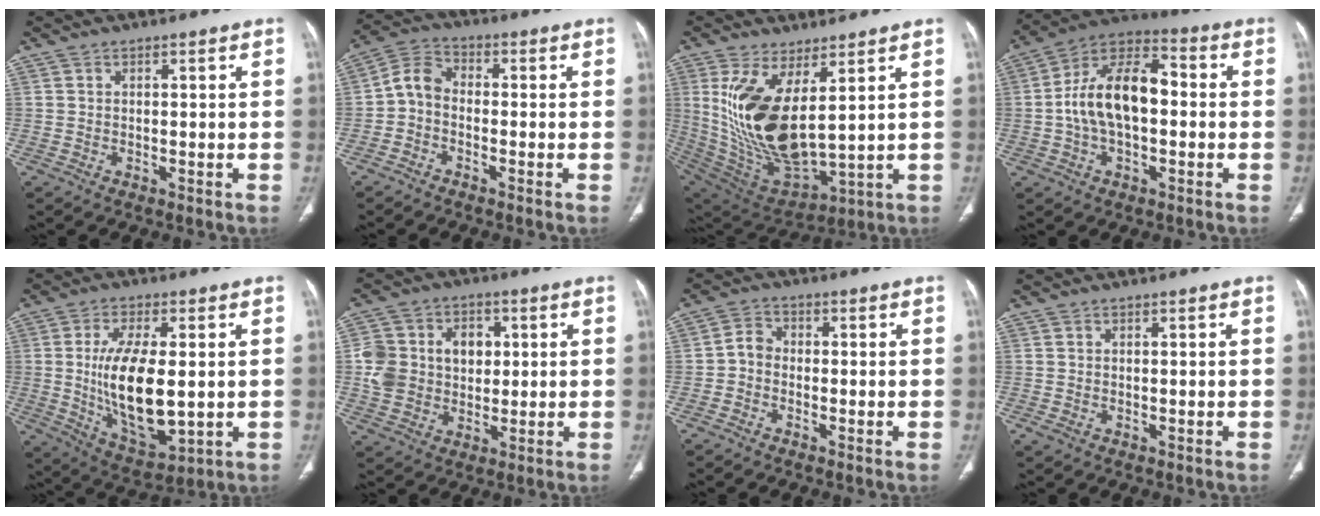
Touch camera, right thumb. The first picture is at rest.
{"total": 5.2, "force": [-1.4, 3.8, 3.3], "torque": [-0.053, 0.025, -0.044]}
{"total": 18.4, "force": [4.6, 7.8, 16.0], "torque": [-0.312, -0.043, 0.113]}
{"total": 14.9, "force": [-0.4, 8.5, 12.3], "torque": [-0.210, 0.040, -0.019]}
{"total": 16.0, "force": [-0.2, 7.0, 14.4], "torque": [-0.254, -0.020, 0.010]}
{"total": 12.9, "force": [1.4, 10.7, 7.0], "torque": [-0.093, 0.014, 0.028]}
{"total": 3.4, "force": [-1.1, 2.8, 1.6], "torque": [-0.019, 0.014, -0.031]}
{"total": 1.1, "force": [-0.3, 0.7, 0.7], "torque": [-0.021, -0.001, -0.004]}